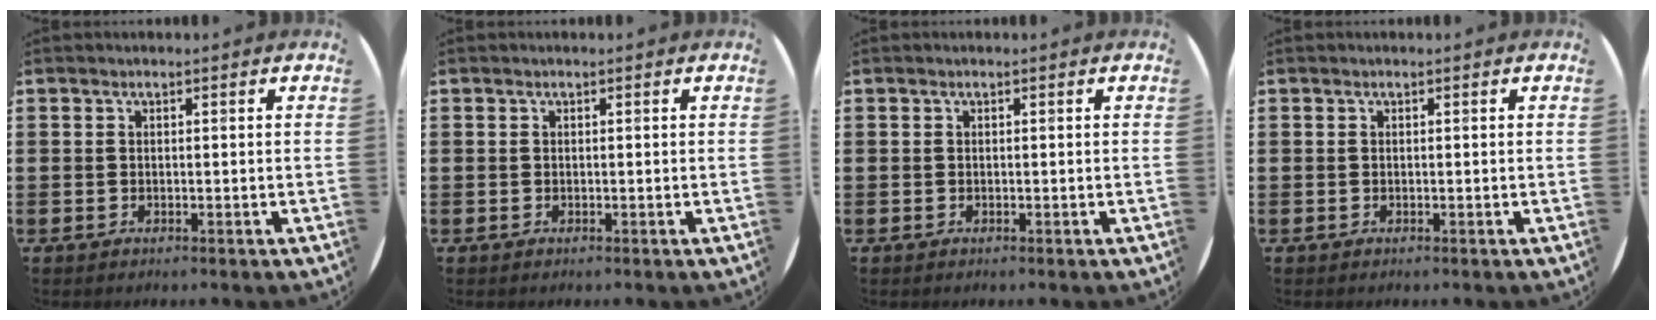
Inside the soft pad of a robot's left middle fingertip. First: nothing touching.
{"total": 0.0}
{"total": 0.0}
{"total": 0.0}